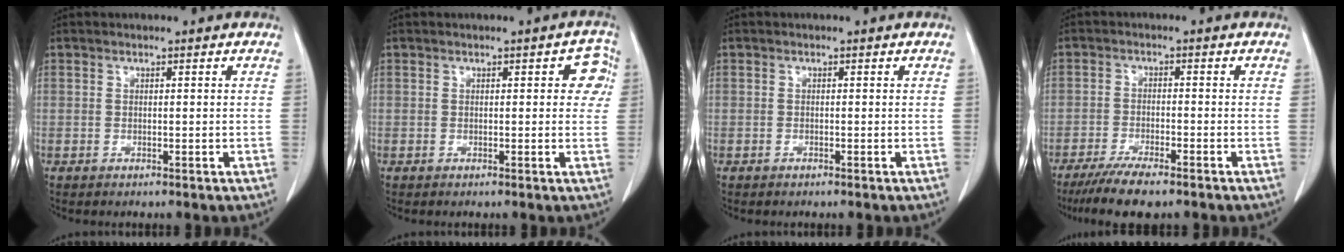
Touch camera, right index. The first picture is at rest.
{"total": 3.8, "force": [0.9, 1.8, 3.2], "torque": [-0.021, 0.014, 0.004]}
{"total": 0.0}
{"total": 7.2, "force": [-5.6, 1.3, 4.4], "torque": [-0.074, -0.016, -0.094]}